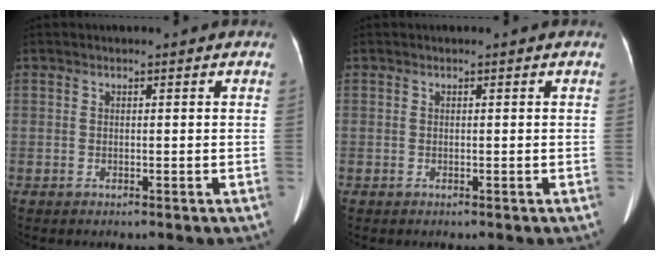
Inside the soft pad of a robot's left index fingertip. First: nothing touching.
{"total": 0.0}